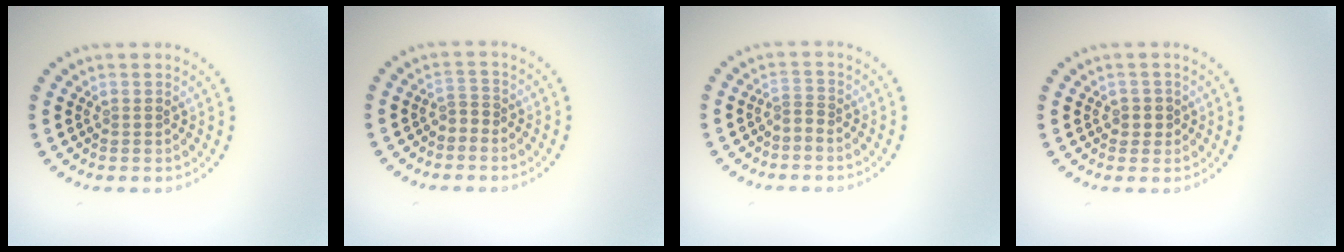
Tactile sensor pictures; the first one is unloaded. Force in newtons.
{"total": 1.0, "press": 0.8, "slide": 0.7}
{"total": 0.9, "press": 0.3, "slide": 0.8}
{"total": 1.4, "press": 1.1, "slide": 0.8}